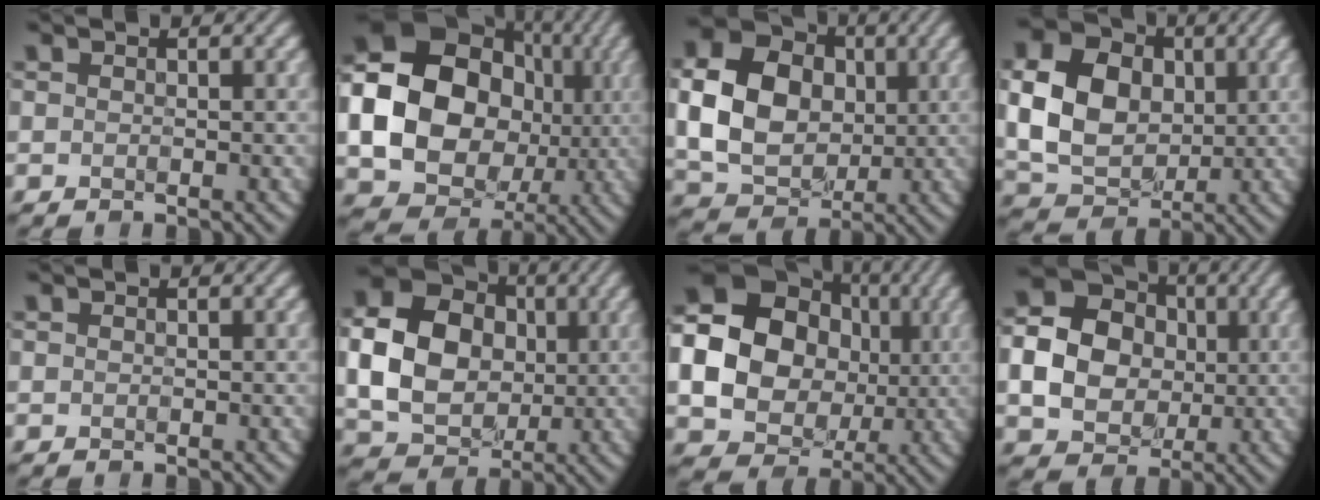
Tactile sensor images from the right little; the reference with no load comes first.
{"total": 17.0, "force": [-0.5, 14.4, 9.0], "torque": [-0.181, -0.010, -0.016]}
{"total": 10.0, "force": [0.1, 7.9, 6.1], "torque": [-0.143, -0.001, 0.001]}
{"total": 8.4, "force": [0.4, 6.6, 5.3], "torque": [-0.128, 0.005, 0.004]}
{"total": 0.0}
{"total": 12.2, "force": [0.3, 10.2, 6.6], "torque": [-0.157, 0.009, 0.008]}
{"total": 18.9, "force": [1.3, 17.1, 7.8], "torque": [-0.193, 0.020, -0.013]}
{"total": 11.2, "force": [0.3, 10.2, 4.7], "torque": [-0.118, 0.012, 0.007]}